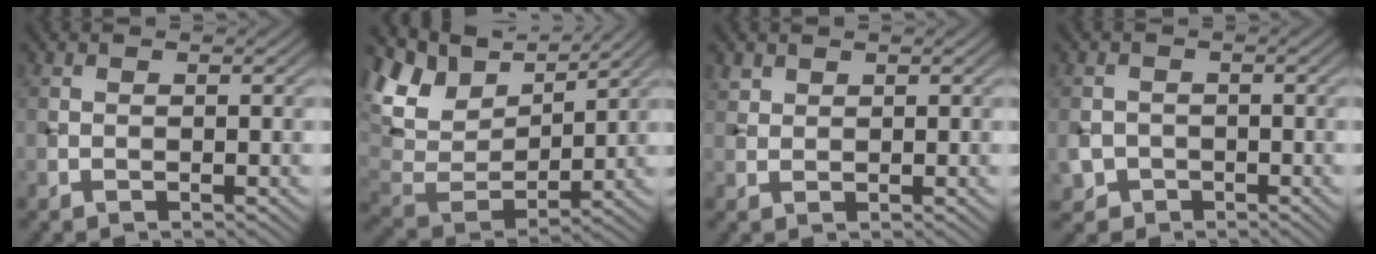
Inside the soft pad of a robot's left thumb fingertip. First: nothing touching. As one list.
[{"total": 11.7, "force": [7.1, 6.3, 6.9], "torque": [-0.189, 0.022, 0.132]}, {"total": 1.3, "force": [1.1, 0.7, 0.3], "torque": [-0.010, 0.002, 0.026]}, {"total": 3.0, "force": [-1.3, 2.6, 0.8], "torque": [-0.020, -0.011, -0.028]}]